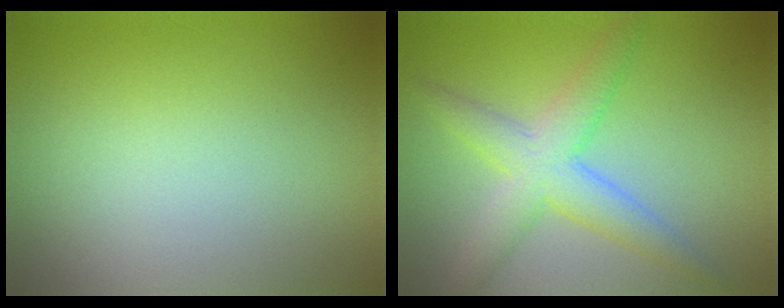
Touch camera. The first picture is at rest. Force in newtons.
{"total": 4.6, "press": 4.6, "slide": 0.2}